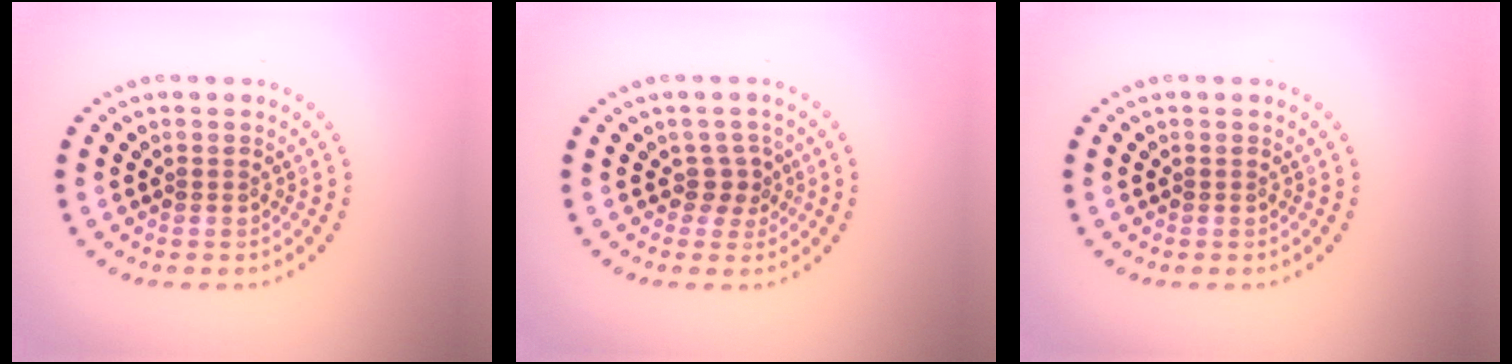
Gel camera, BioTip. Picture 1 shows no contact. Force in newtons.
{"total": 2.1, "press": 1.4, "slide": 1.5}
{"total": 0.0}